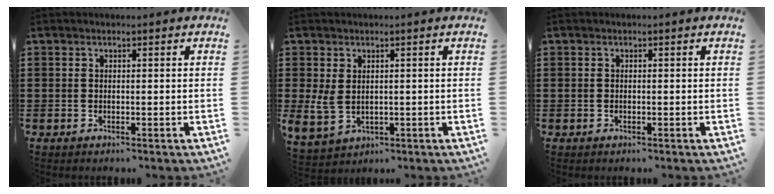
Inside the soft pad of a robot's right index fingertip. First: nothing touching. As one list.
[{"total": 3.7, "force": [0.8, 2.5, 2.6], "torque": [-0.076, -0.004, 0.009]}, {"total": 0.0}]